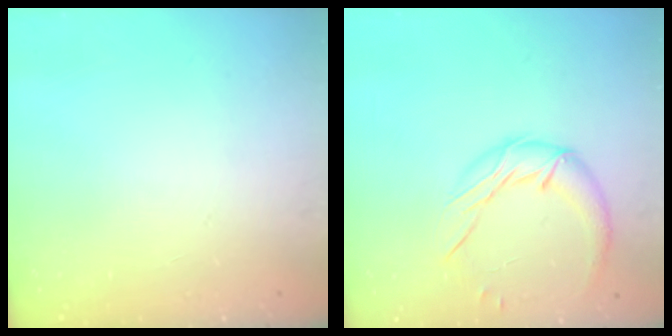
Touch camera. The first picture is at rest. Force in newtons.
{"total": 11.5, "press": 11.5, "slide": 0.8}